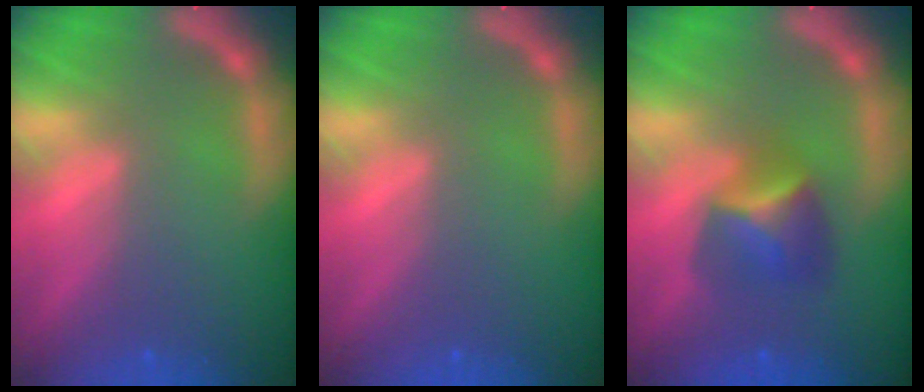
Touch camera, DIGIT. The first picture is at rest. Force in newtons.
{"total": 0.0}
{"total": 4.0}